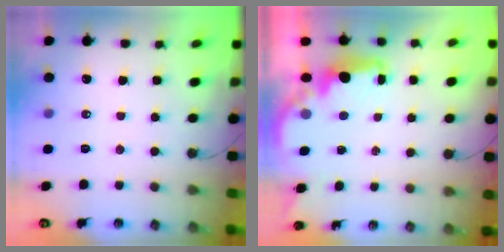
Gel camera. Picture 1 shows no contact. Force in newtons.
{"total": 2.2, "press": 2.1, "slide": 0.7}